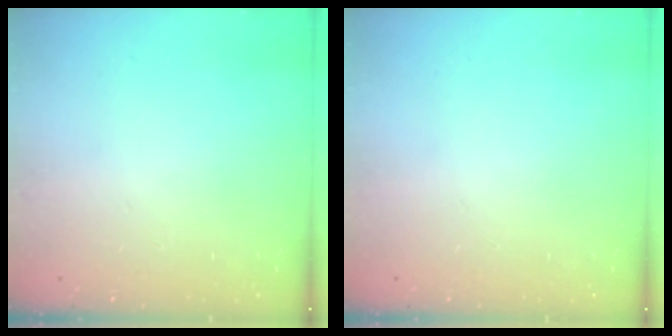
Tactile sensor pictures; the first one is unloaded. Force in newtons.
{"total": 0.0}